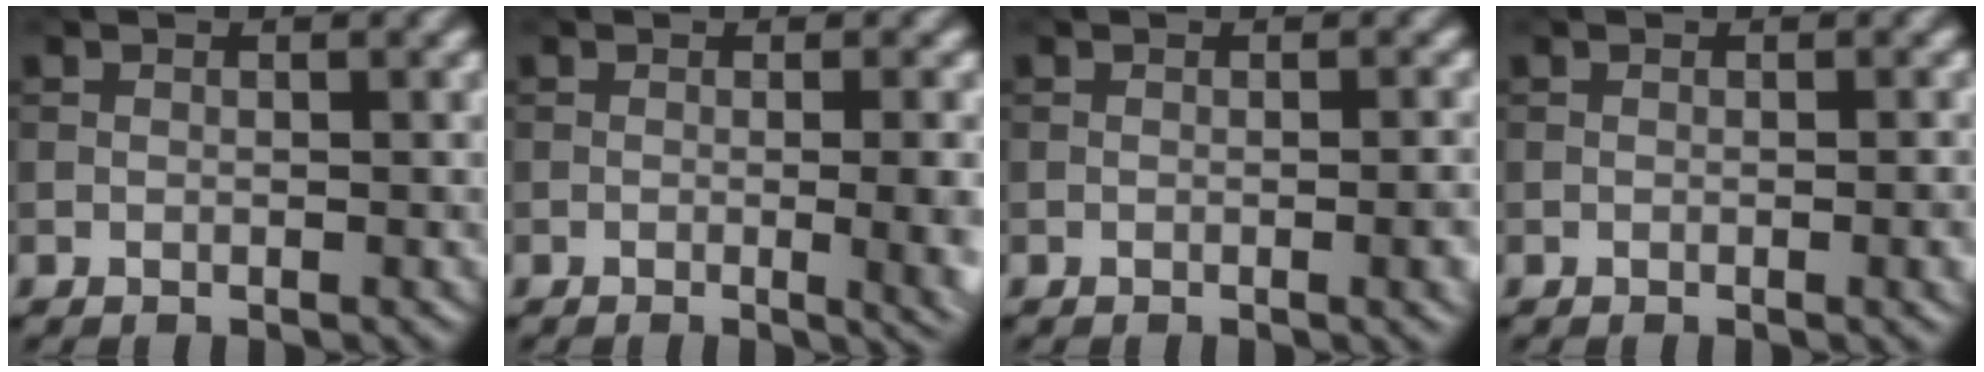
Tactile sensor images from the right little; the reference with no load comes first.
{"total": 7.4, "force": [-0.7, 3.4, 6.6], "torque": [-0.040, -0.005, -0.003]}
{"total": 3.1, "force": [-0.5, 1.0, 2.9], "torque": [-0.031, -0.002, -0.005]}
{"total": 2.1, "force": [-0.3, 0.6, 2.0], "torque": [-0.020, -0.002, -0.004]}